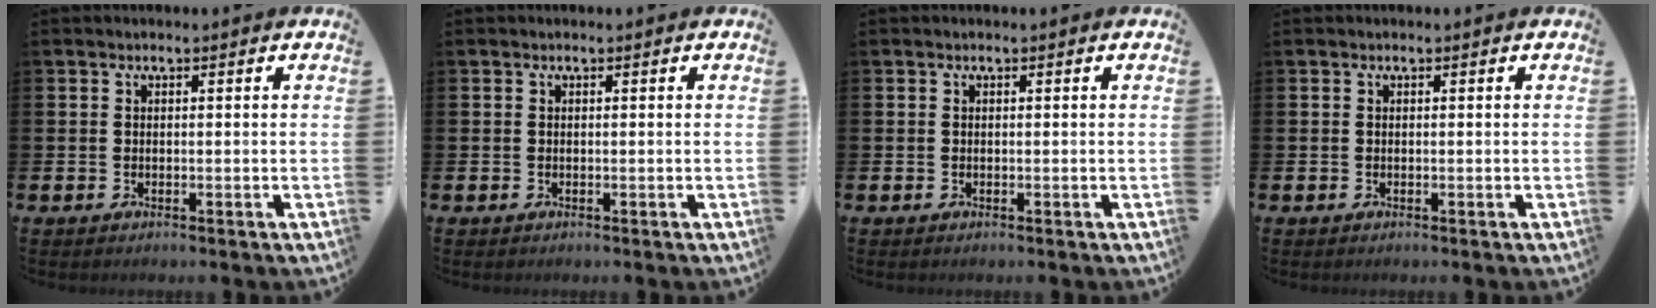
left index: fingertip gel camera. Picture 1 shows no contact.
{"total": 0.0}
{"total": 0.0}
{"total": 0.0}